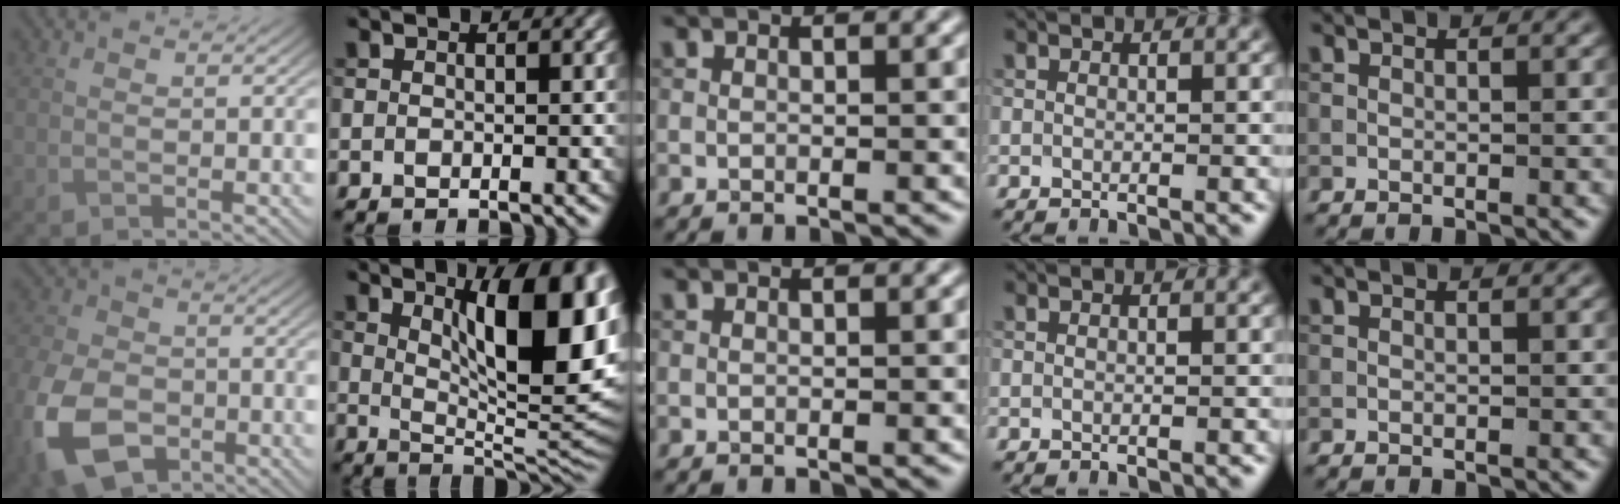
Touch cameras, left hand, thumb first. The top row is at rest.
{"thumb": {"total": 13.9, "force": [-5.5, 9.2, 8.8], "torque": [-0.254, -0.062, -0.096]}, "index": {"total": 12.7, "force": [4.0, 4.2, 11.3], "torque": [-0.125, -0.003, 0.061]}}